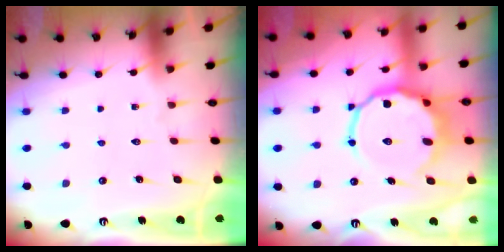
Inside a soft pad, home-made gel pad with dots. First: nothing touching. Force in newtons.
{"total": 12.1, "press": 11.7, "slide": 3.0}